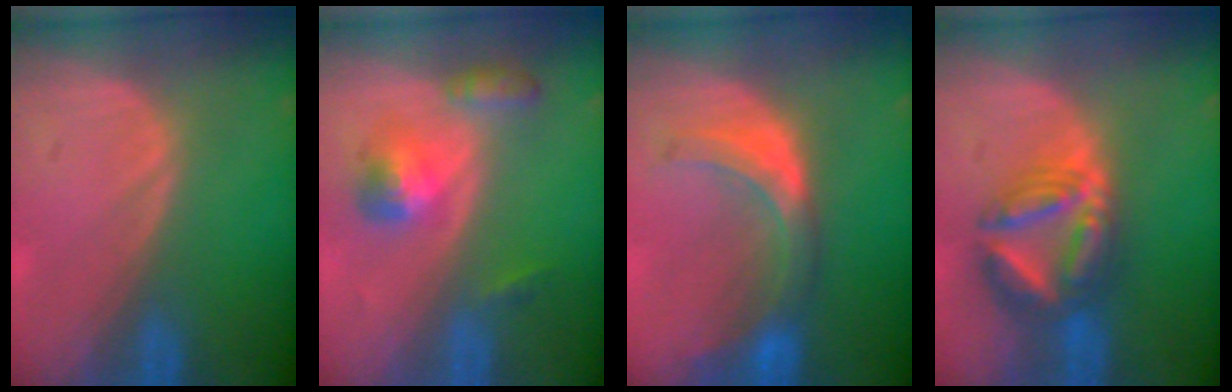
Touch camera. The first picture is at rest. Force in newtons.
{"total": 5.4, "press": 5.0, "slide": 2.2}
{"total": 6.6, "press": 6.6, "slide": 0.6}
{"total": 7.6, "press": 7.6, "slide": 0.8}